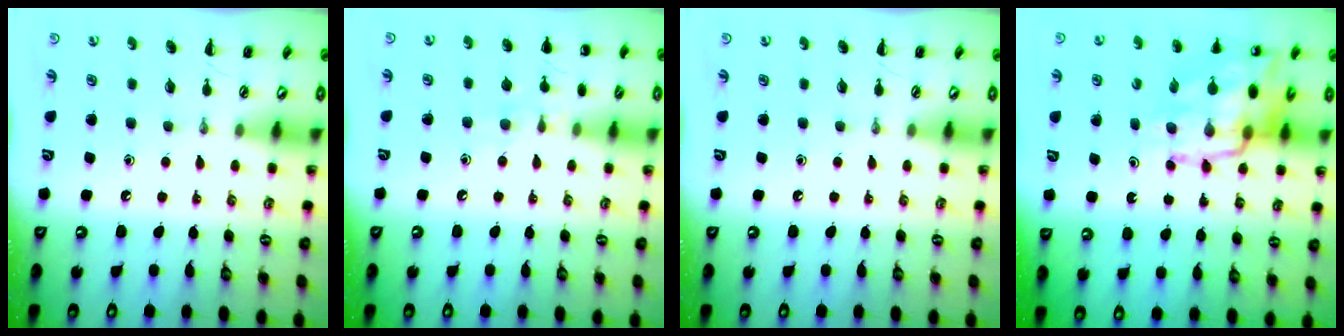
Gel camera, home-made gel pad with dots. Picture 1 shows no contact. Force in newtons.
{"total": 6.9, "press": 6.6, "slide": 1.9}
{"total": 0.0}
{"total": 17.6, "press": 17.2, "slide": 3.9}